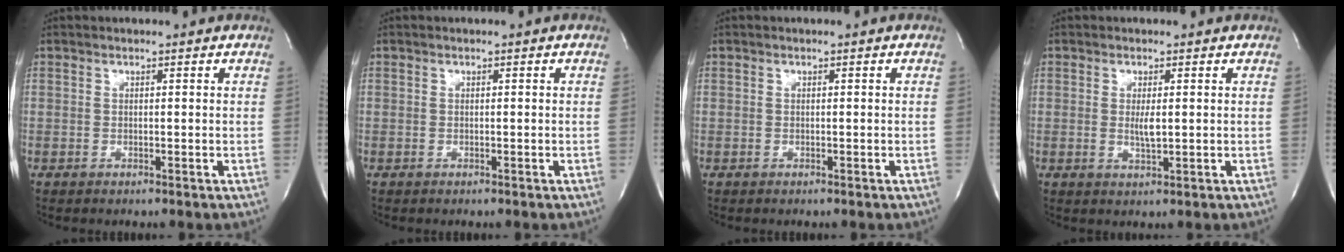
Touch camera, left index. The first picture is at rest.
{"total": 0.0}
{"total": 0.0}
{"total": 2.0, "force": [0.1, 0.4, 2.0], "torque": [-0.041, -0.008, 0.003]}